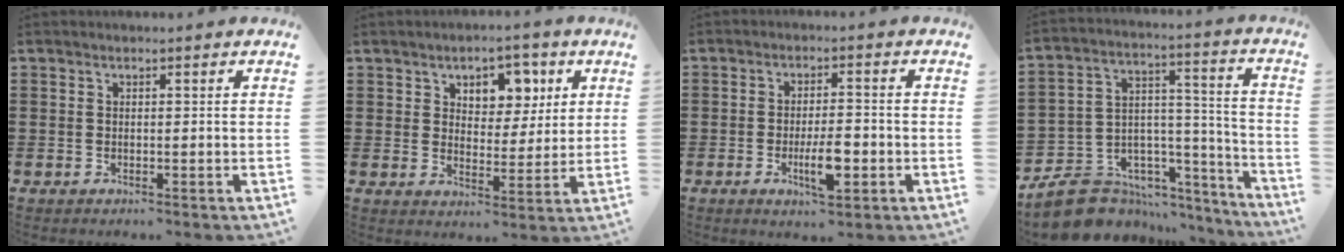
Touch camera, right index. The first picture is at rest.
{"total": 5.3, "force": [3.0, 3.9, 1.8], "torque": [-0.043, 0.005, 0.048]}
{"total": 6.3, "force": [-1.9, 1.9, 5.7], "torque": [-0.108, -0.003, -0.034]}
{"total": 7.9, "force": [-6.2, 4.8, 1.2], "torque": [-0.052, 0.010, -0.117]}